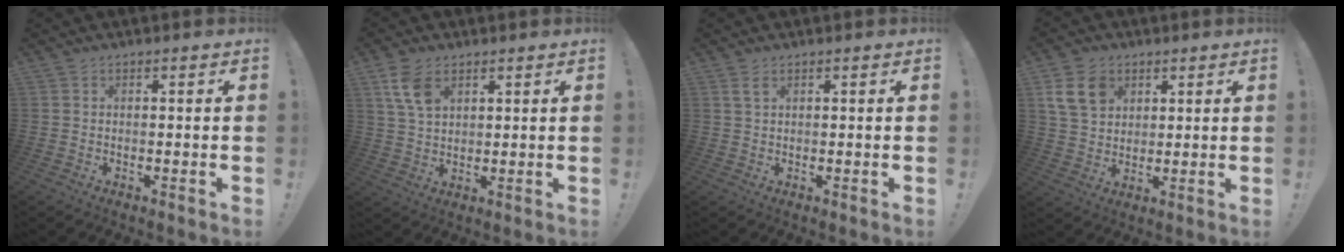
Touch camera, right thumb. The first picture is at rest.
{"total": 7.9, "force": [4.0, 4.7, 5.0], "torque": [-0.093, -0.012, 0.078]}
{"total": 2.5, "force": [1.2, 0.9, 2.0], "torque": [-0.035, -0.001, 0.020]}
{"total": 10.7, "force": [5.1, 7.8, 5.3], "torque": [-0.099, -0.014, 0.102]}